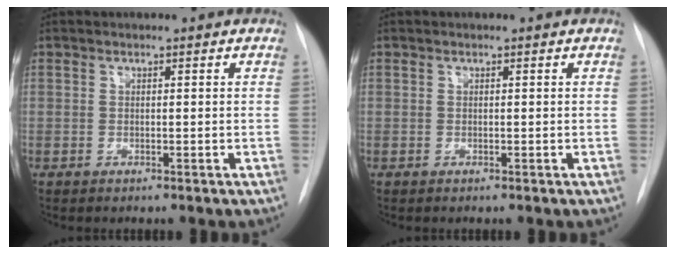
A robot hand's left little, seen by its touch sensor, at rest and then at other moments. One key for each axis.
{"total": 0.0}